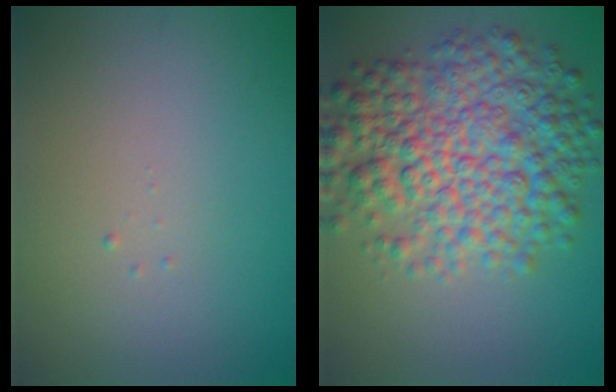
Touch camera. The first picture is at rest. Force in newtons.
{"total": 8.8, "press": 8.8, "slide": 0.1}